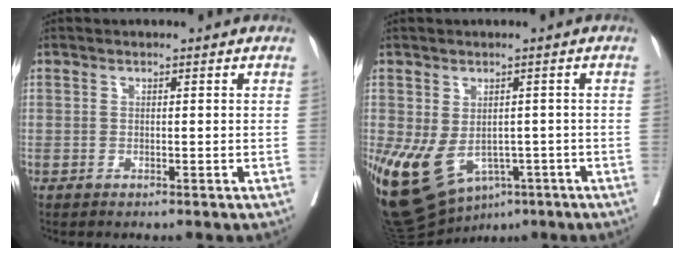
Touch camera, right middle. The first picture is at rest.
{"total": 14.7, "force": [-6.3, 9.7, 9.2], "torque": [-0.188, -0.011, -0.081]}